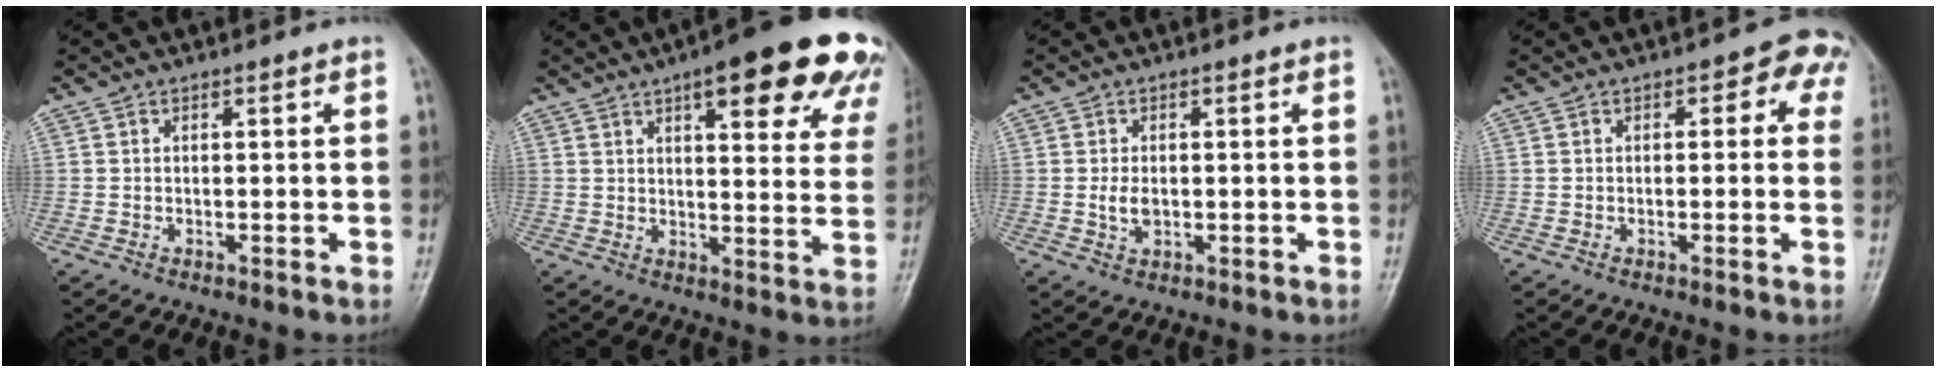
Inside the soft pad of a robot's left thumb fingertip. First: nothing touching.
{"total": 21.9, "force": [12.4, 6.6, 16.8], "torque": [-0.181, -0.023, 0.145]}
{"total": 2.6, "force": [-0.3, 1.7, 2.0], "torque": [-0.038, 0.000, -0.003]}
{"total": 5.7, "force": [1.6, 3.5, 4.2], "torque": [-0.003, 0.014, 0.002]}